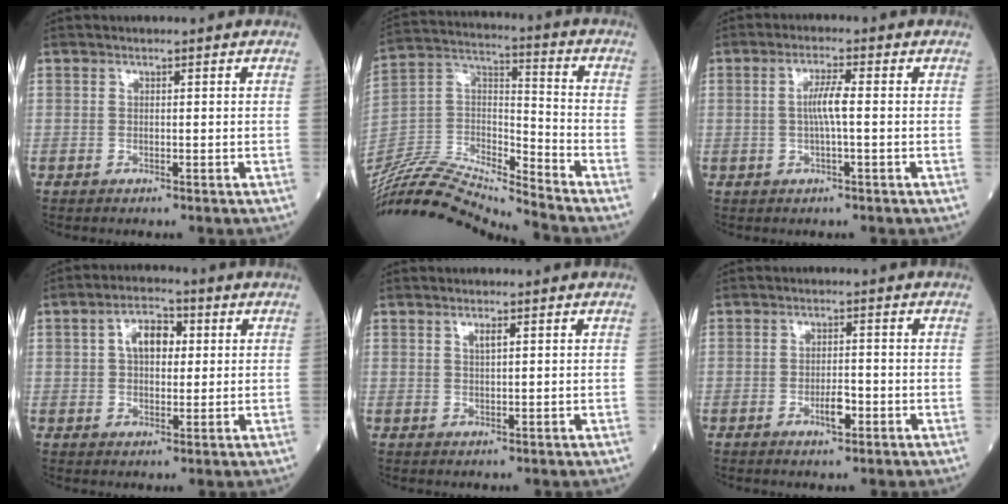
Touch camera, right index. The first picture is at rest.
{"total": 17.3, "force": [-16.8, -0.6, 4.3], "torque": [-0.088, 0.036, -0.317]}
{"total": 3.4, "force": [-0.1, 0.0, 3.3], "torque": [-0.066, 0.003, -0.002]}
{"total": 6.0, "force": [1.5, 3.4, 4.7], "torque": [-0.083, 0.017, 0.023]}
{"total": 1.3, "force": [0.7, 0.2, 1.1], "torque": [-0.022, 0.000, 0.013]}
{"total": 3.0, "force": [-1.3, 0.8, 2.6], "torque": [-0.044, 0.001, -0.020]}